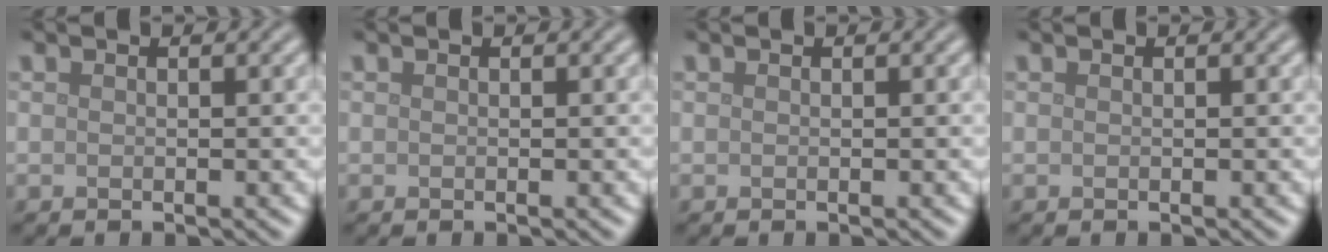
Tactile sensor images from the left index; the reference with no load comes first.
{"total": 0.0}
{"total": 0.0}
{"total": 0.0}